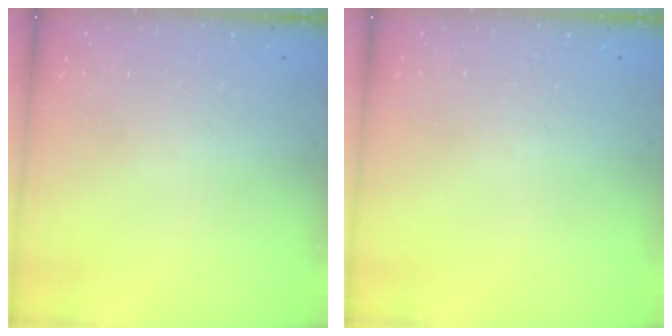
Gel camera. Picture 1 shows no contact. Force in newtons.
{"total": 0.0}